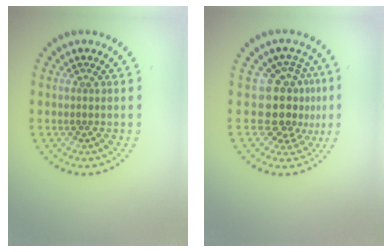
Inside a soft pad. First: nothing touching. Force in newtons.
{"total": 4.3, "press": 3.5, "slide": 2.6}